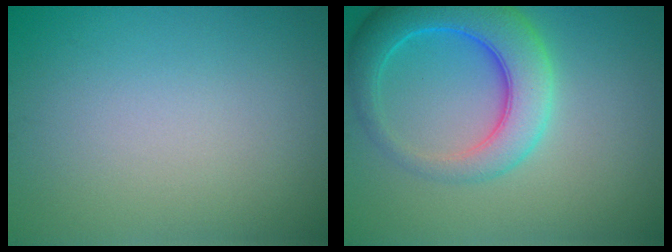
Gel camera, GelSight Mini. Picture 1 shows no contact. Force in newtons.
{"total": 6.7, "press": 6.7, "slide": 0.4}